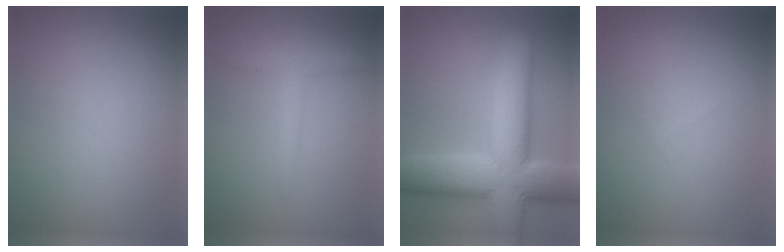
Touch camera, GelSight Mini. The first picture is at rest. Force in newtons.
{"total": 2.4, "press": 2.4, "slide": 0.2}
{"total": 12.8, "press": 12.8, "slide": 0.9}
{"total": 0.0}